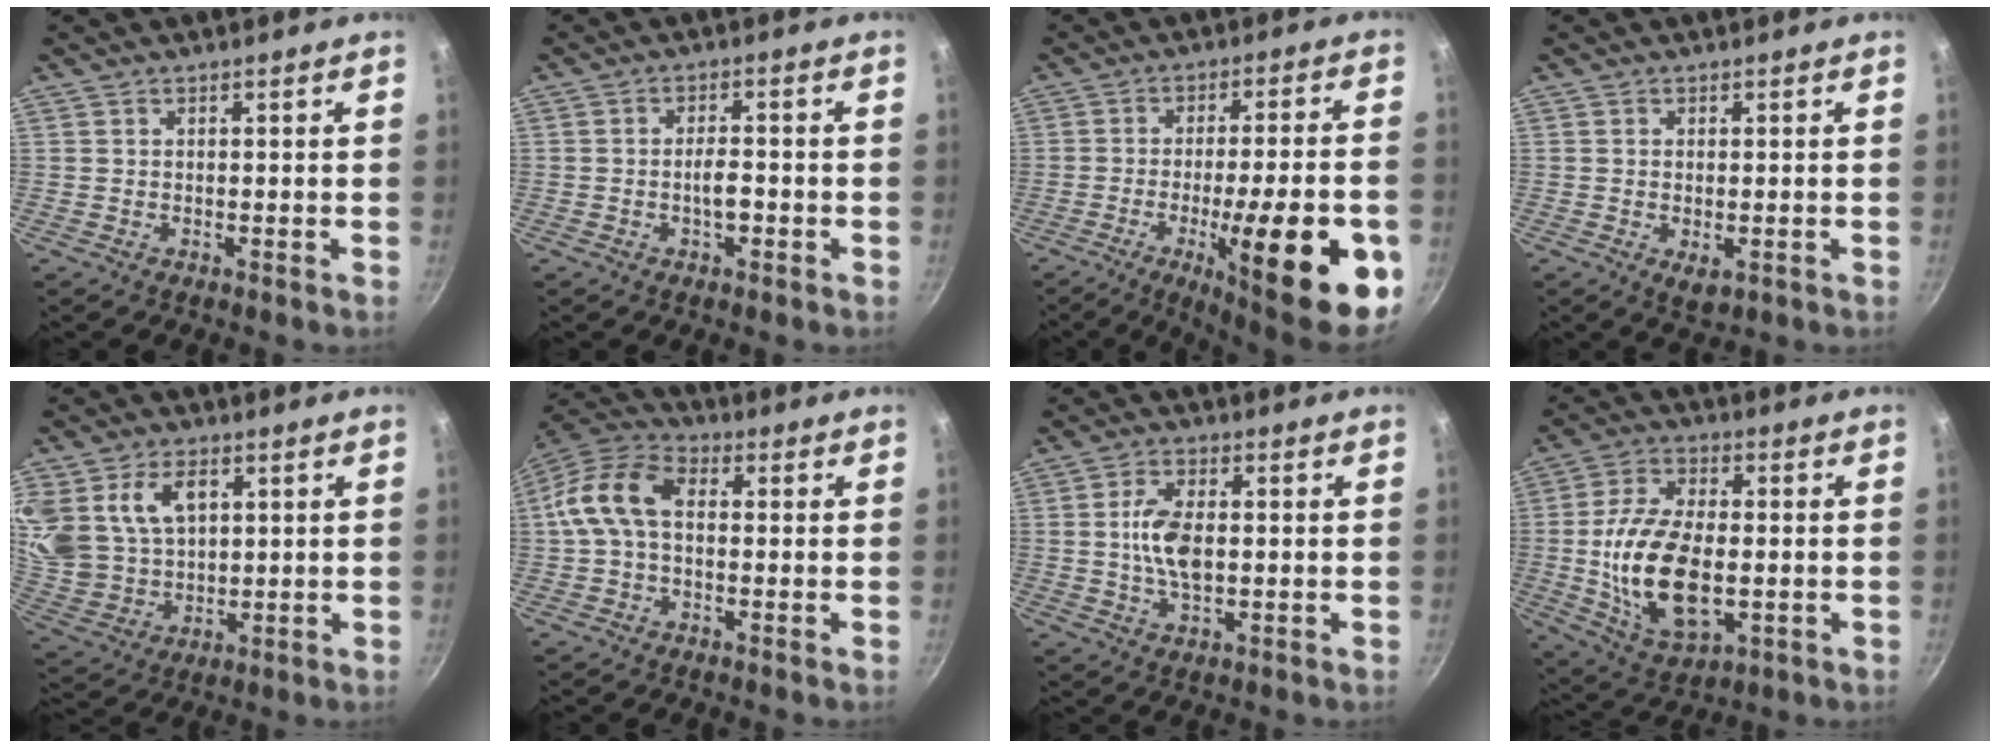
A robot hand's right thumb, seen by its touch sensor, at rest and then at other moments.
{"total": 3.6, "force": [-1.0, 1.7, 3.0], "torque": [-0.045, 0.012, -0.018]}
{"total": 23.3, "force": [-7.7, 5.9, 21.2], "torque": [-0.257, 0.002, -0.096]}
{"total": 3.0, "force": [-0.9, 1.5, 2.5], "torque": [-0.041, -0.006, -0.009]}
{"total": 19.9, "force": [6.3, 14.0, 12.7], "torque": [-0.287, 0.010, 0.137]}
{"total": 11.7, "force": [0.7, 7.4, 9.0], "torque": [-0.180, 0.034, 0.003]}
{"total": 8.0, "force": [0.2, 4.2, 6.8], "torque": [-0.133, 0.003, 0.004]}
{"total": 18.6, "force": [-1.9, 10.0, 15.6], "torque": [-0.286, 0.001, -0.022]}